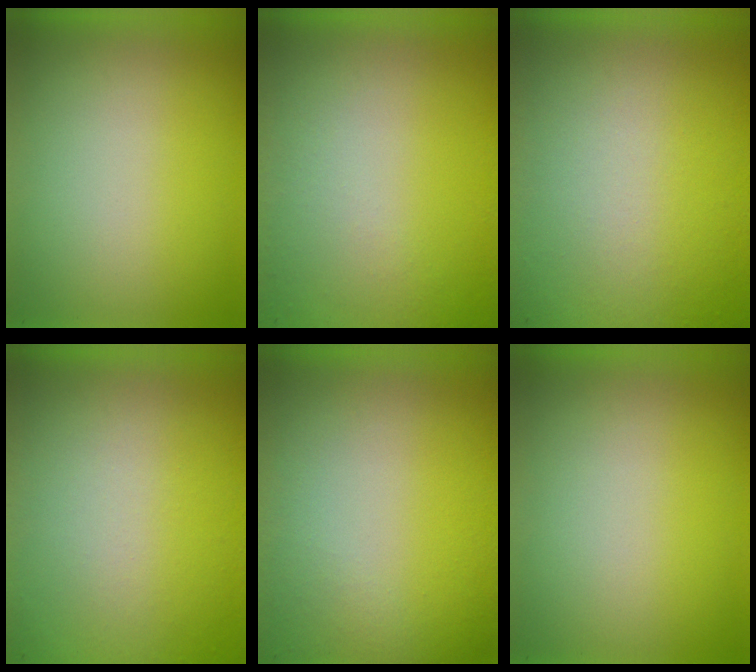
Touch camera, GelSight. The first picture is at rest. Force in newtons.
{"total": 5.1}
{"total": 6.0}
{"total": 6.0}
{"total": 5.9}
{"total": 0.0}